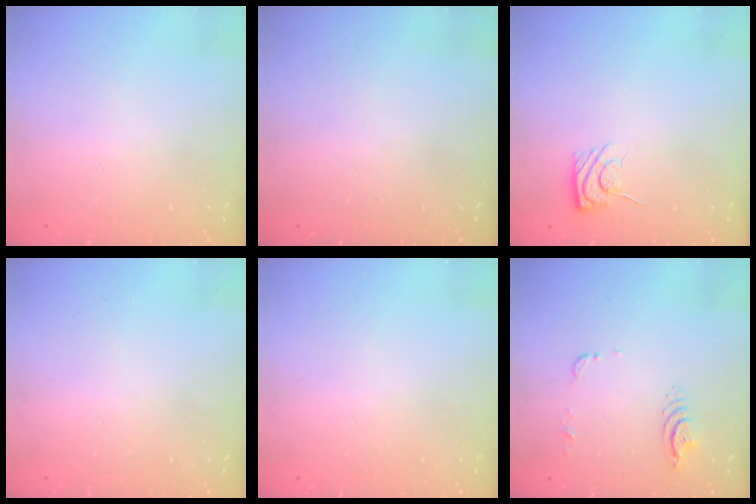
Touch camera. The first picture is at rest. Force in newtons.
{"total": 0.0}
{"total": 6.1, "press": 5.9, "slide": 1.6}
{"total": 0.0}
{"total": 0.0}
{"total": 6.7, "press": 6.7, "slide": 0.5}